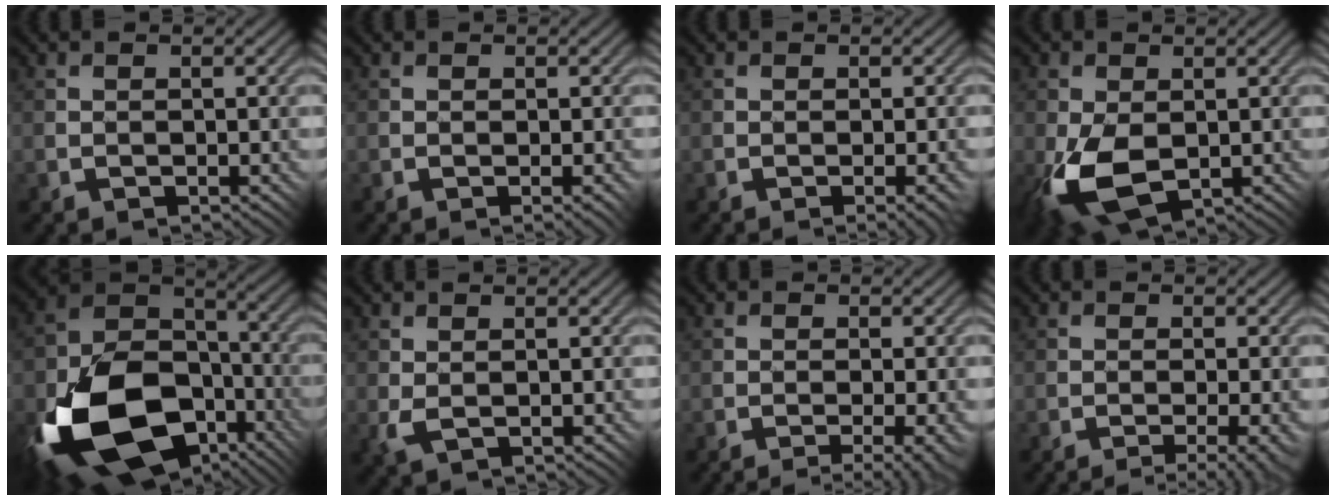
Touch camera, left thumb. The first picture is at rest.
{"total": 0.6, "force": [-0.2, 0.2, 0.6], "torque": [-0.006, -0.001, 0.000]}
{"total": 1.8, "force": [-1.1, 0.5, 1.3], "torque": [-0.015, 0.004, -0.011]}
{"total": 9.7, "force": [-2.5, 5.5, 7.6], "torque": [-0.171, -0.021, -0.043]}
{"total": 19.3, "force": [-8.2, 12.4, 12.3], "torque": [-0.271, -0.047, -0.125]}
{"total": 2.0, "force": [-0.1, 0.9, 1.8], "torque": [-0.041, -0.003, -0.002]}
{"total": 5.2, "force": [-3.8, 1.0, 3.4], "torque": [-0.040, 0.004, -0.044]}
{"total": 5.7, "force": [-4.3, 1.1, 3.6], "torque": [-0.043, 0.007, -0.048]}